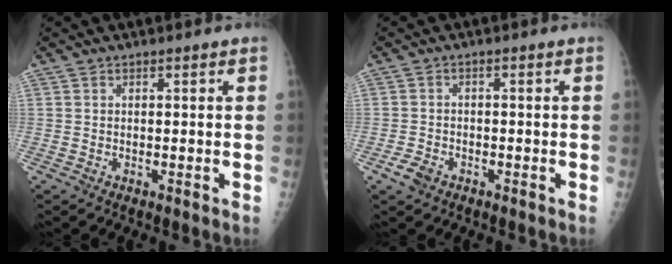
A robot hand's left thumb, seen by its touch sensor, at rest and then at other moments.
{"total": 2.9, "force": [-1.8, 1.8, 1.3], "torque": [-0.023, 0.008, -0.030]}